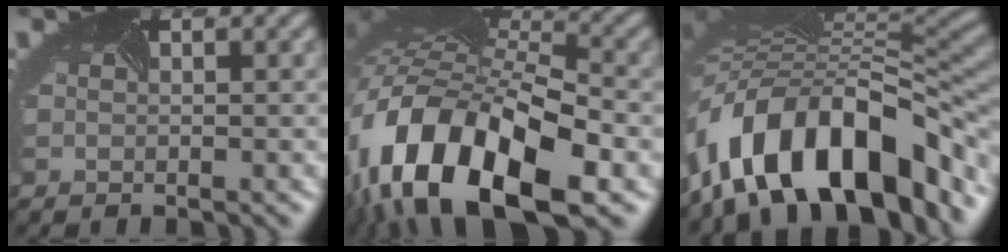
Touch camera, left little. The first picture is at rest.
{"total": 16.6, "force": [-6.1, 8.4, 13.0], "torque": [-0.260, -0.002, -0.109]}
{"total": 14.0, "force": [-5.9, 7.7, 10.1], "torque": [-0.163, 0.029, -0.099]}